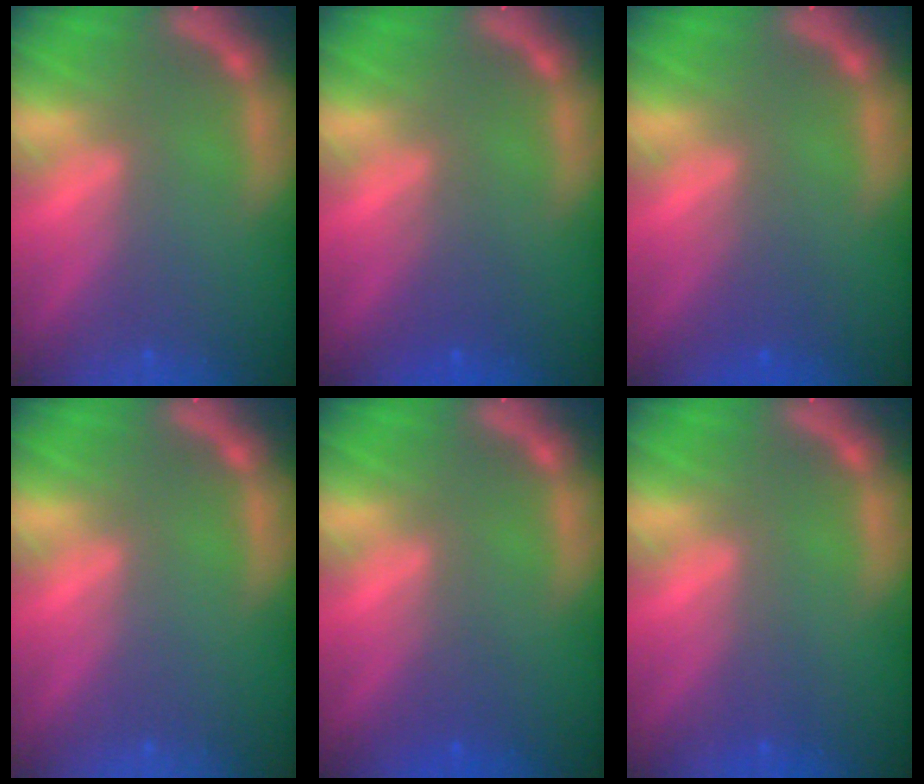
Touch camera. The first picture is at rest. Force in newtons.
{"total": 2.0}
{"total": 2.0}
{"total": 0.0}
{"total": 1.5}
{"total": 1.0}